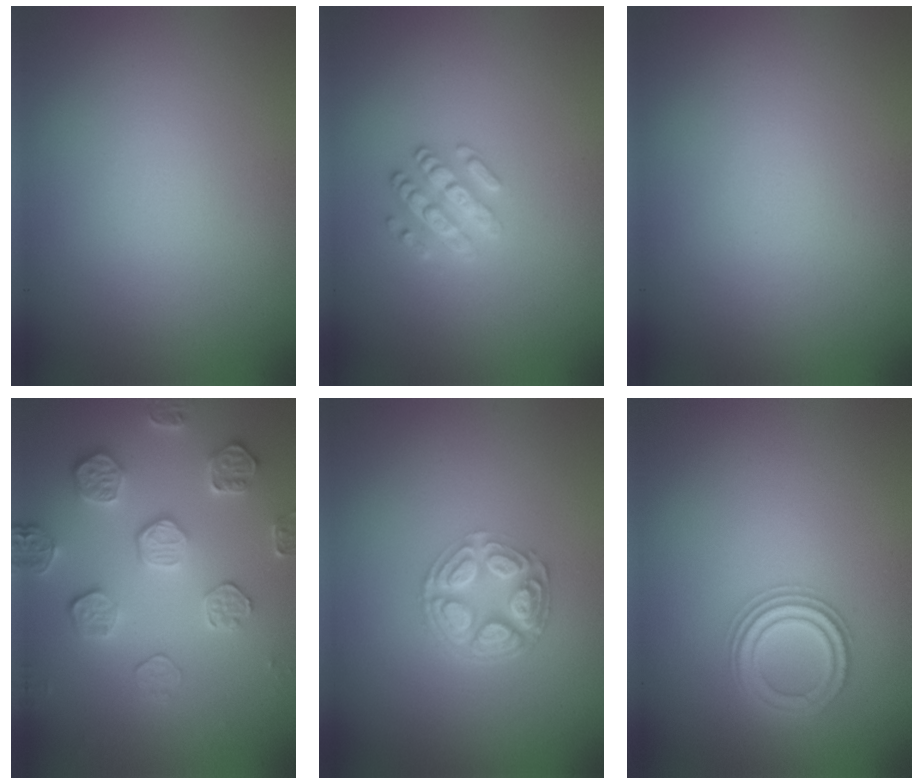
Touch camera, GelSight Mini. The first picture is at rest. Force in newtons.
{"total": 2.5, "press": 2.4, "slide": 0.6}
{"total": 0.0}
{"total": 4.2, "press": 3.9, "slide": 1.6}
{"total": 4.8, "press": 3.4, "slide": 3.4}
{"total": 2.5, "press": 2.4, "slide": 0.4}